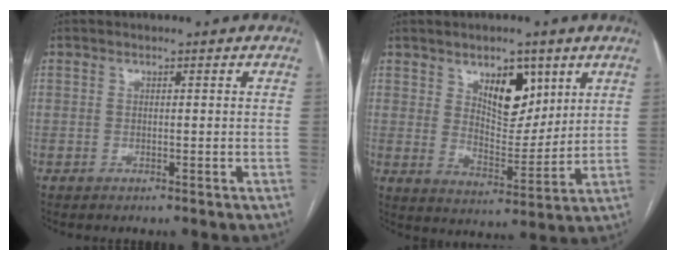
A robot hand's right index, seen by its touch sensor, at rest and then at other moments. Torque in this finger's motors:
{"motor_torque": [0.25, 0.23, 0.16, 0.07]}